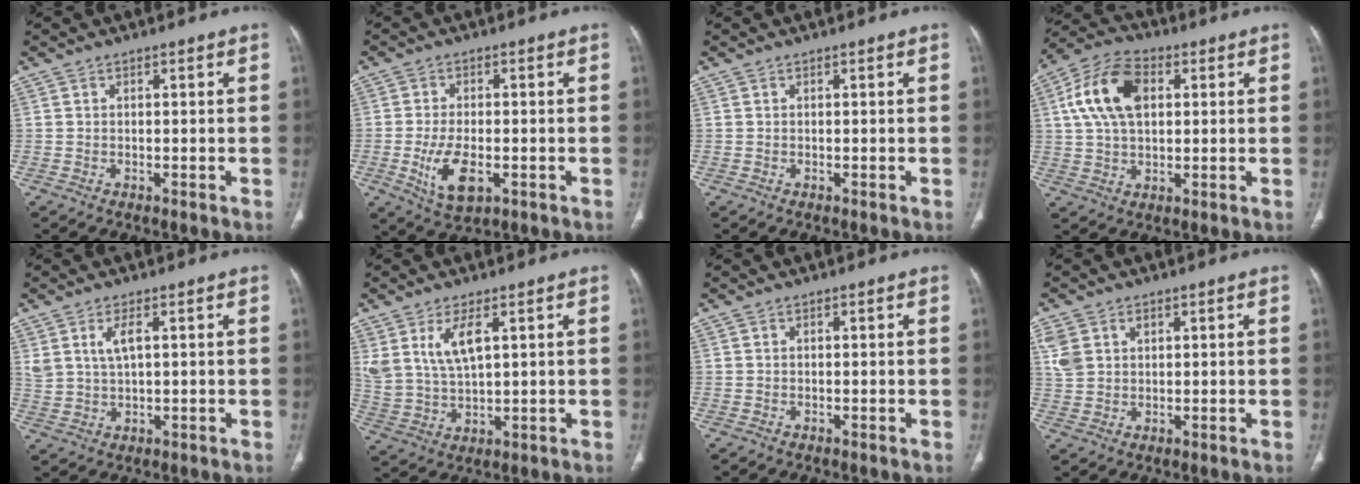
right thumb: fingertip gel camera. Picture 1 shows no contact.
{"total": 8.2, "force": [-2.3, 4.1, 6.8], "torque": [-0.130, -0.003, -0.031]}
{"total": 0.0}
{"total": 13.2, "force": [3.2, 8.0, 10.0], "torque": [-0.188, 0.016, 0.054]}
{"total": 4.5, "force": [1.8, 1.8, 3.7], "torque": [-0.075, -0.008, 0.044]}
{"total": 8.2, "force": [3.6, 3.4, 6.5], "torque": [-0.133, -0.016, 0.083]}
{"total": 0.0}
{"total": 5.3, "force": [2.1, 3.9, 2.9], "torque": [-0.050, 0.001, 0.050]}